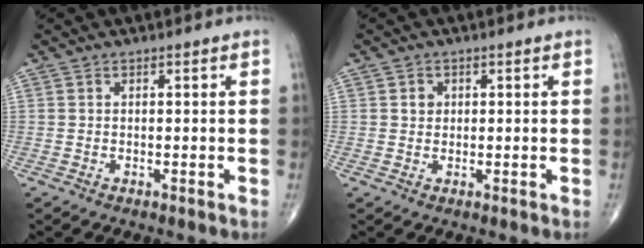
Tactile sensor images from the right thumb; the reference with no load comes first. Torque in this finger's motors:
{"motor_torque": [-0.03, 1.09, 0.31, -0.09, 0.05]}